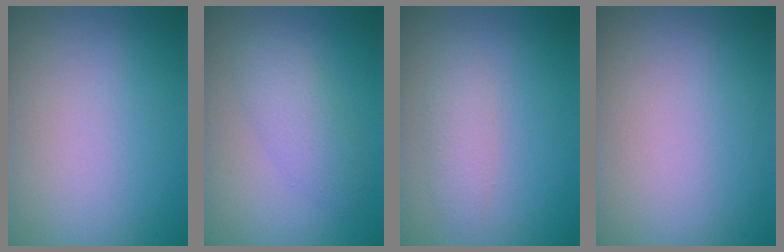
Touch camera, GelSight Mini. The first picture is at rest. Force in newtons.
{"total": 2.9, "press": 2.8, "slide": 0.2}
{"total": 1.6, "press": 1.6, "slide": 0.2}
{"total": 0.0}